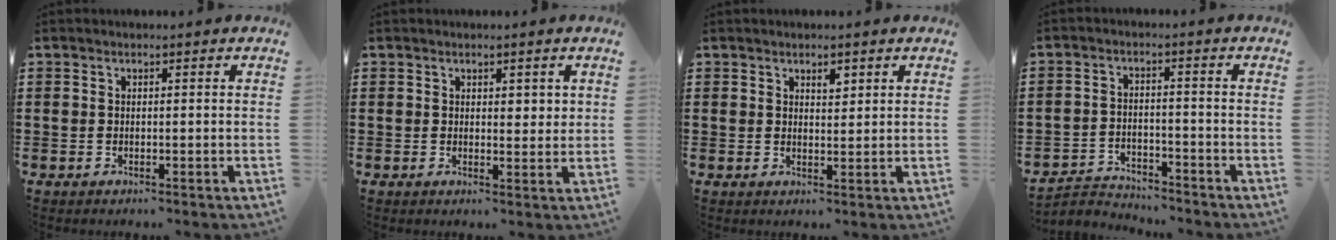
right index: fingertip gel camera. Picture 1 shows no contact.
{"total": 1.8, "force": [1.3, 1.1, 0.6], "torque": [0.001, 0.001, 0.020]}
{"total": 2.0, "force": [1.5, 0.9, 0.8], "torque": [-0.011, 0.000, 0.026]}
{"total": 3.3, "force": [-3.2, 0.7, 0.0], "torque": [-0.008, 0.004, -0.068]}